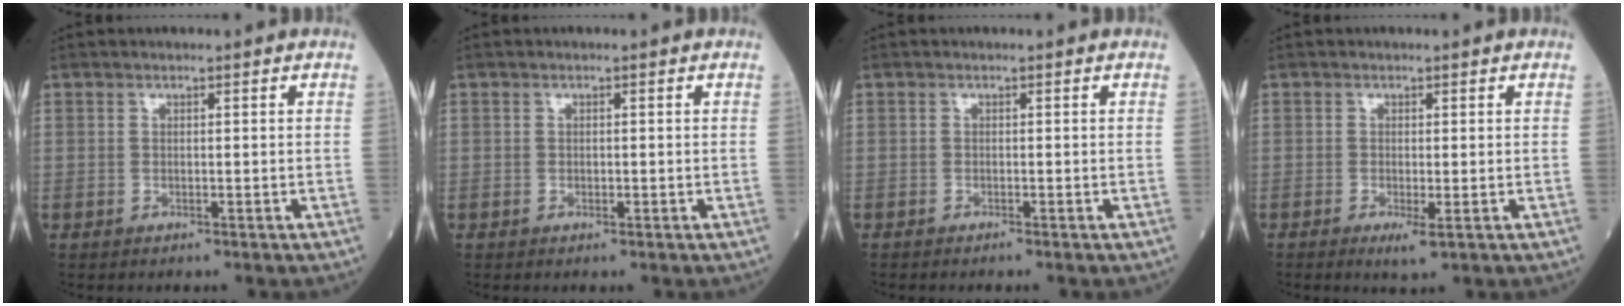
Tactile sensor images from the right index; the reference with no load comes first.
{"total": 0.6, "force": [-0.1, 0.4, 0.4], "torque": [-0.008, 0.000, -0.002]}
{"total": 0.7, "force": [-0.6, 0.0, 0.3], "torque": [-0.007, -0.001, -0.010]}
{"total": 2.2, "force": [-0.8, 0.3, 2.0], "torque": [-0.031, -0.006, -0.011]}